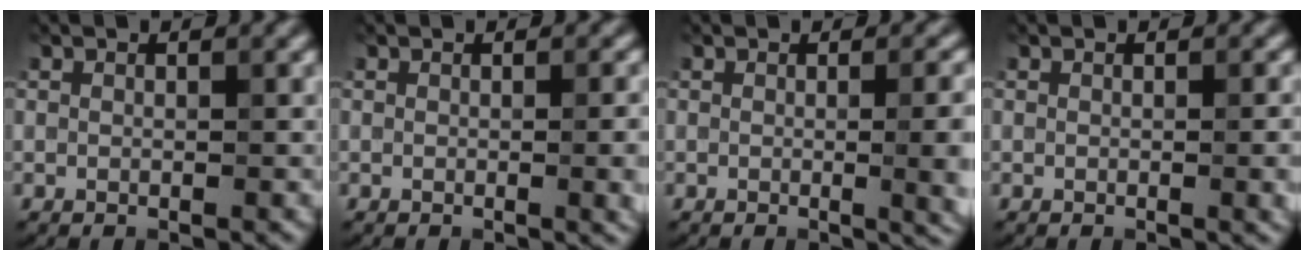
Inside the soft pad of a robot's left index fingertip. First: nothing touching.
{"total": 2.7, "force": [-0.2, 0.8, 2.6], "torque": [-0.025, -0.001, -0.004]}
{"total": 6.0, "force": [-0.3, 2.6, 5.4], "torque": [-0.037, -0.006, 0.003]}
{"total": 1.9, "force": [-0.2, 0.5, 1.9], "torque": [-0.019, -0.002, -0.003]}